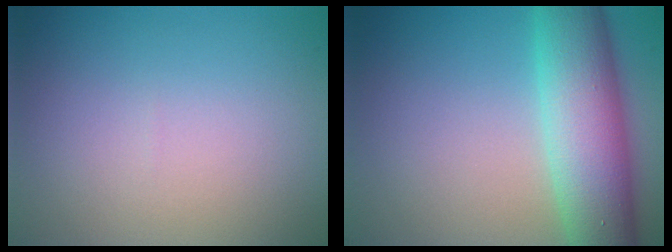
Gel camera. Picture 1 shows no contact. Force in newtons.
{"total": 8.8, "press": 8.8, "slide": 0.1}